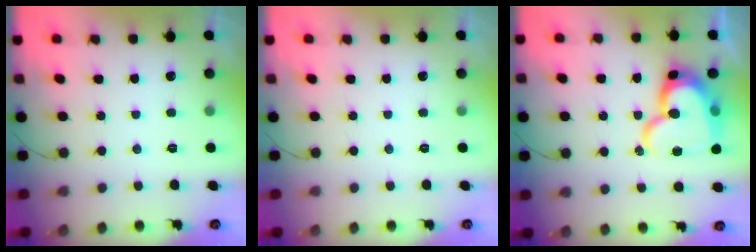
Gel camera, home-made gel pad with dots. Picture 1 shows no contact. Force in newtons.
{"total": 0.0}
{"total": 18.1, "press": 18.1, "slide": 1.3}